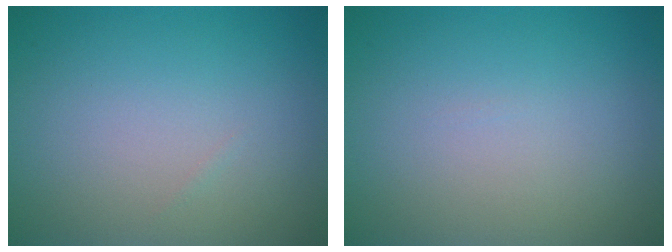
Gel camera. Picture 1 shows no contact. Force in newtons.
{"total": 0.0}